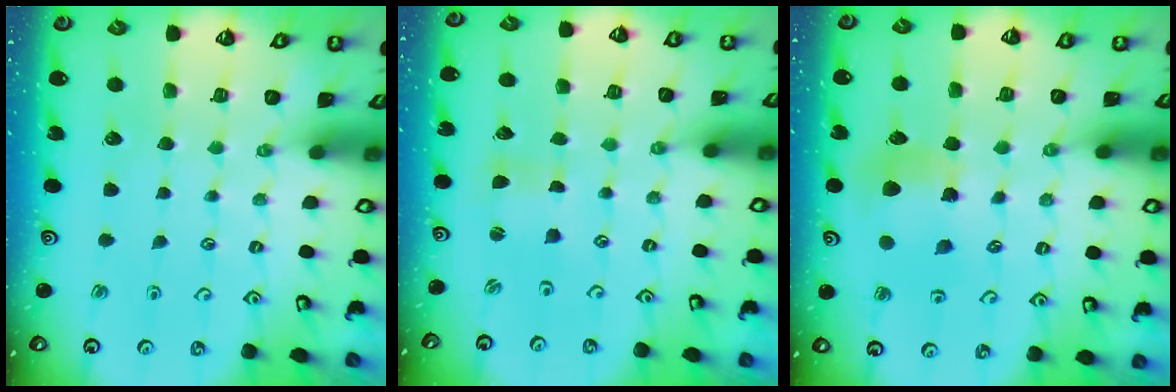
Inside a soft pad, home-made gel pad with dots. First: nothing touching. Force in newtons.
{"total": 1.0, "press": 1.0, "slide": 0.2}
{"total": 7.5, "press": 7.4, "slide": 0.6}